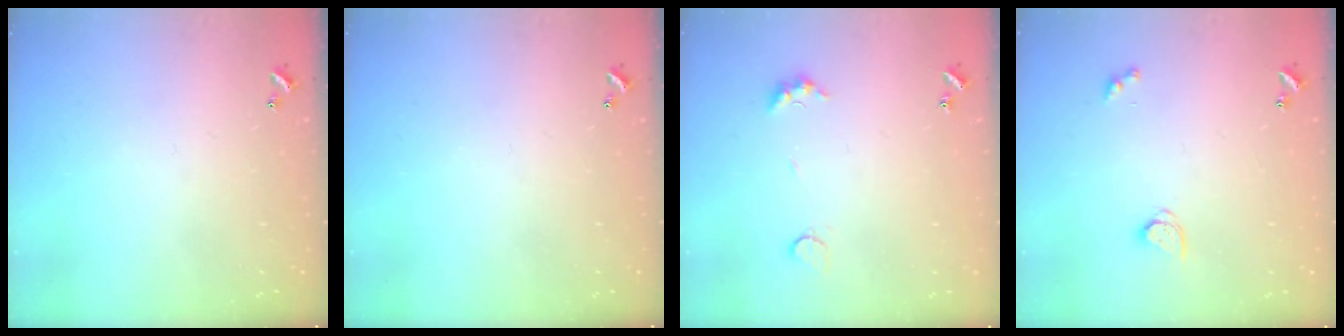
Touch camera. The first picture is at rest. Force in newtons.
{"total": 0.0}
{"total": 3.9, "press": 3.9, "slide": 0.6}
{"total": 2.9, "press": 2.8, "slide": 0.3}